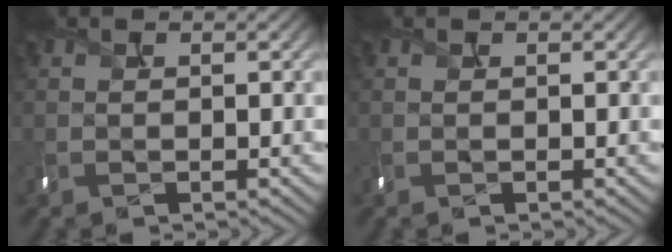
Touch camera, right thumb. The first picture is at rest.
{"total": 0.0}